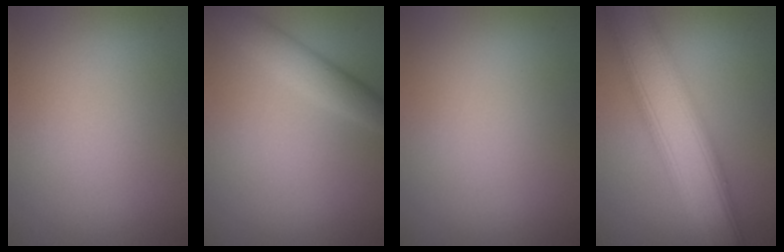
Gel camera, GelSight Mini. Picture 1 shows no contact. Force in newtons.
{"total": 3.1, "press": 3.1, "slide": 0.1}
{"total": 0.0}
{"total": 9.6, "press": 9.6, "slide": 0.6}